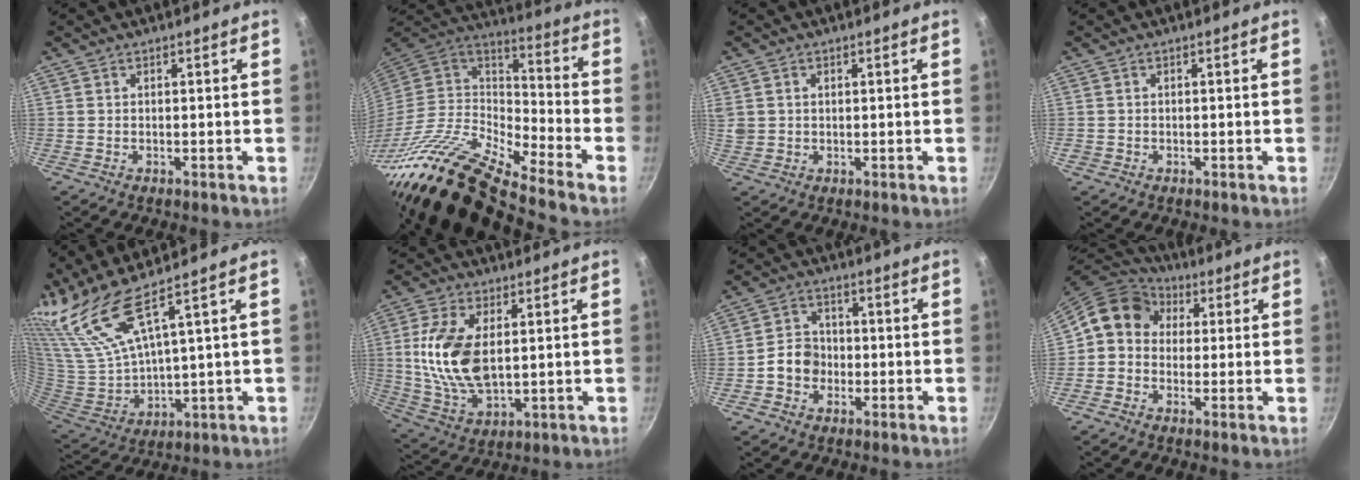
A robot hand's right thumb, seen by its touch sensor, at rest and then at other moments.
{"total": 22.8, "force": [-17.6, 5.7, 13.3], "torque": [-0.193, 0.067, -0.346]}
{"total": 3.5, "force": [0.9, 3.0, 1.6], "torque": [-0.024, 0.002, 0.022]}
{"total": 0.6, "force": [-0.3, 0.6, 0.1], "torque": [0.000, 0.002, -0.004]}
{"total": 12.1, "force": [9.1, 0.6, 8.0], "torque": [-0.161, -0.065, 0.206]}
{"total": 14.4, "force": [2.0, 8.0, 11.9], "torque": [-0.224, -0.012, 0.045]}
{"total": 6.1, "force": [-1.6, 5.2, 2.7], "torque": [-0.018, 0.022, -0.036]}
{"total": 11.0, "force": [1.5, 9.4, 5.5], "torque": [-0.072, 0.030, -0.002]}